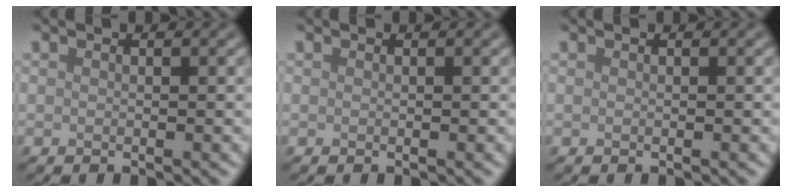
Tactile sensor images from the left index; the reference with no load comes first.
{"total": 0.0}
{"total": 0.0}